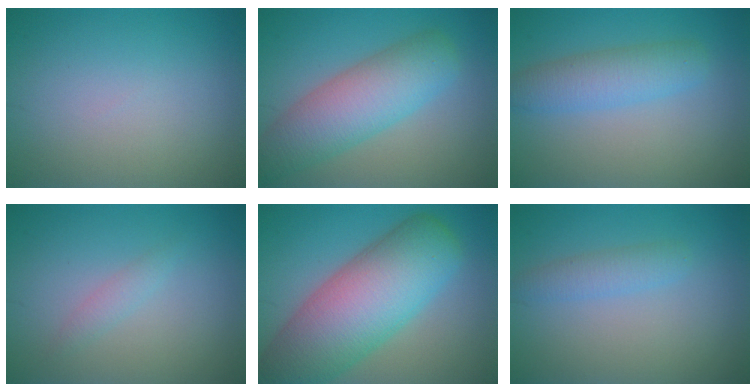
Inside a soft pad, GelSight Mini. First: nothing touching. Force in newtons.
{"total": 6.9, "press": 6.9, "slide": 0.2}
{"total": 3.8, "press": 3.8, "slide": 0.2}
{"total": 1.2, "press": 1.2, "slide": 0.1}
{"total": 11.9, "press": 11.9, "slide": 0.5}
{"total": 1.9, "press": 1.9, "slide": 0.1}